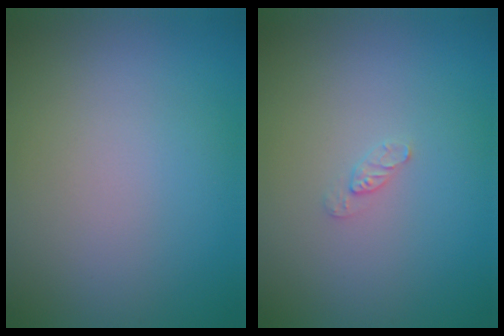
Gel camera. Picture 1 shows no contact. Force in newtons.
{"total": 0.9, "press": 0.8, "slide": 0.2}